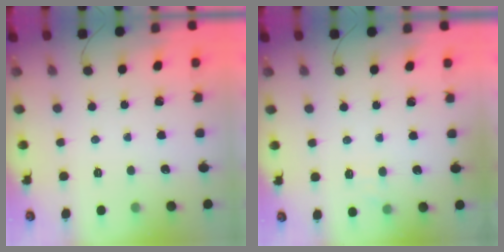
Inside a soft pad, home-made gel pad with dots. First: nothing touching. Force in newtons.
{"total": 4.8, "press": 4.6, "slide": 1.3}